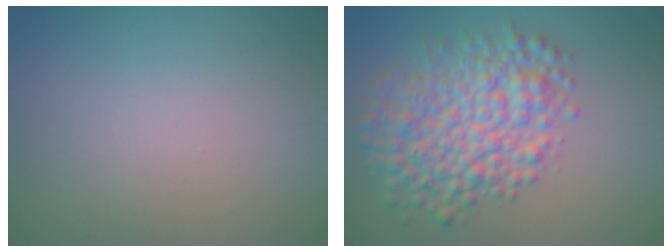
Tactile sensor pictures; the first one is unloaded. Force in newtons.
{"total": 7.0, "press": 7.0, "slide": 0.2}